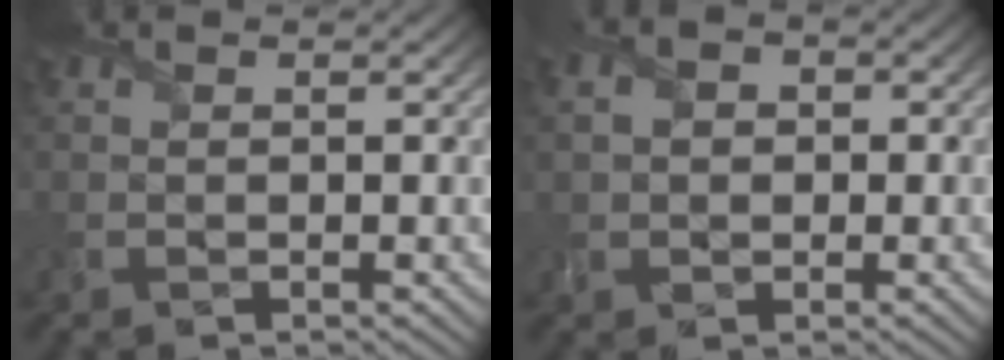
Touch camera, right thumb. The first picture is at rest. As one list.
[{"total": 3.1, "force": [0.3, 2.6, 1.7], "torque": [-0.044, 0.005, -0.007]}]